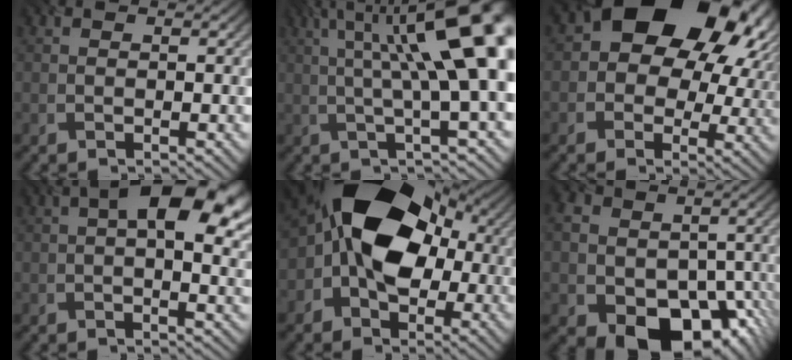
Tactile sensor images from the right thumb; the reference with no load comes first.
{"total": 15.6, "force": [3.4, 4.3, 14.6], "torque": [-0.213, 0.024, 0.060]}
{"total": 19.2, "force": [6.5, 13.4, 12.1], "torque": [-0.172, 0.017, 0.113]}
{"total": 12.8, "force": [3.8, 6.1, 10.6], "torque": [-0.151, 0.013, 0.045]}
{"total": 16.2, "force": [0.7, 11.0, 11.9], "torque": [-0.159, 0.015, -0.006]}
{"total": 17.1, "force": [-5.6, 13.4, 8.8], "torque": [-0.154, -0.030, -0.092]}